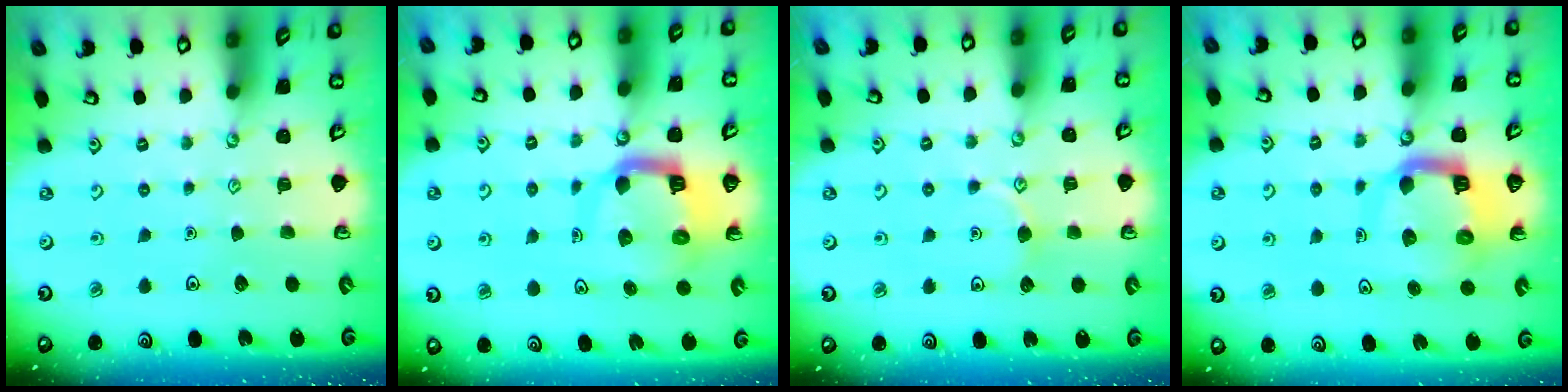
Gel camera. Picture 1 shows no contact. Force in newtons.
{"total": 11.0, "press": 10.9, "slide": 1.3}
{"total": 4.7, "press": 4.6, "slide": 0.7}
{"total": 11.0, "press": 10.9, "slide": 1.3}